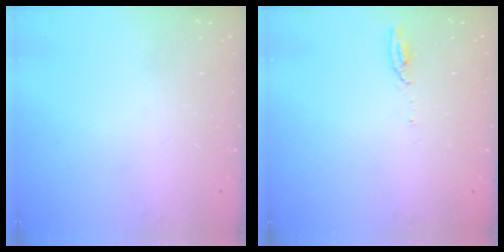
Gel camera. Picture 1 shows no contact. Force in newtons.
{"total": 3.5, "press": 3.5, "slide": 0.3}